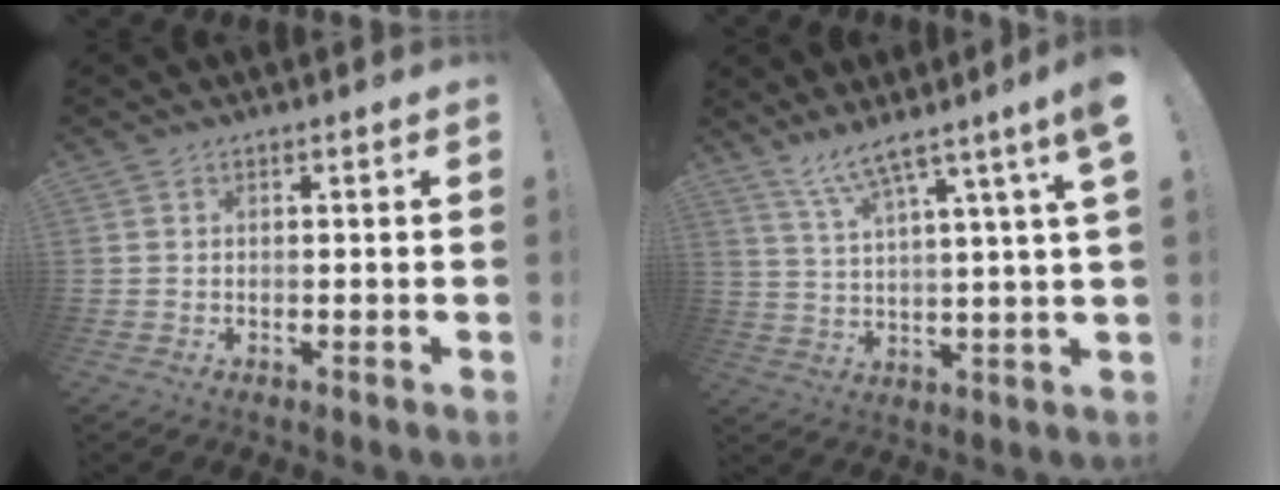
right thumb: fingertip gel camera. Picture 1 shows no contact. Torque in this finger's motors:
{"motor_torque": [0.00, 0.00, 0.64, 0.63, 0.05]}